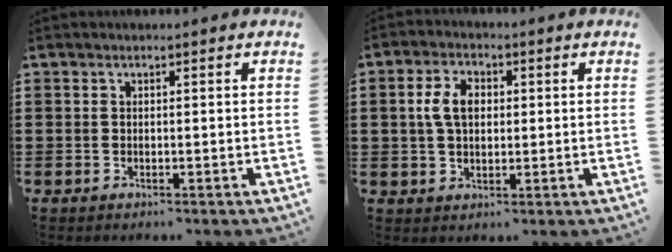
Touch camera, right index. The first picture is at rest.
{"total": 5.2, "force": [0.7, 3.3, 4.0], "torque": [-0.094, 0.013, 0.007]}